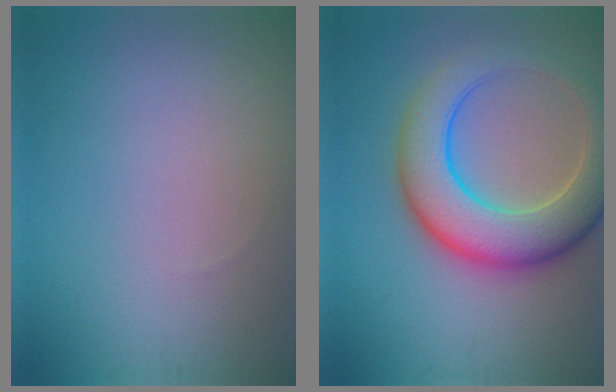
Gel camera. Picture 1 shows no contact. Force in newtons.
{"total": 9.1, "press": 9.1, "slide": 0.2}